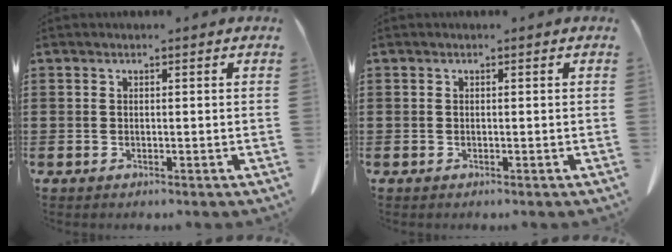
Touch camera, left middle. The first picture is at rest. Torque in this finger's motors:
{"motor_torque": [-0.03, -0.12, -0.05, 0.01]}